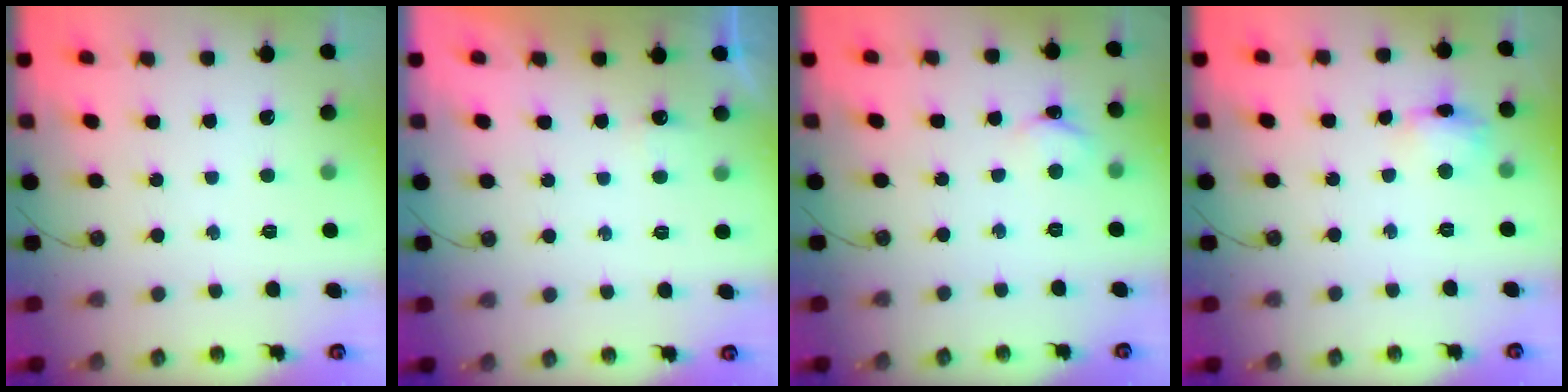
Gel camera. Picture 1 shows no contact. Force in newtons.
{"total": 2.7, "press": 2.6, "slide": 0.8}
{"total": 3.1, "press": 3.0, "slide": 0.3}
{"total": 9.3, "press": 9.3, "slide": 0.7}